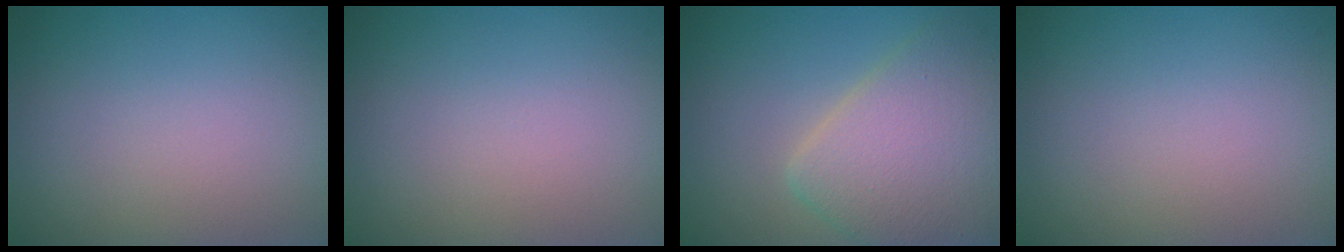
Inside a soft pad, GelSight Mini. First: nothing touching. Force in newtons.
{"total": 0.0}
{"total": 6.0, "press": 5.9, "slide": 0.4}
{"total": 0.0}